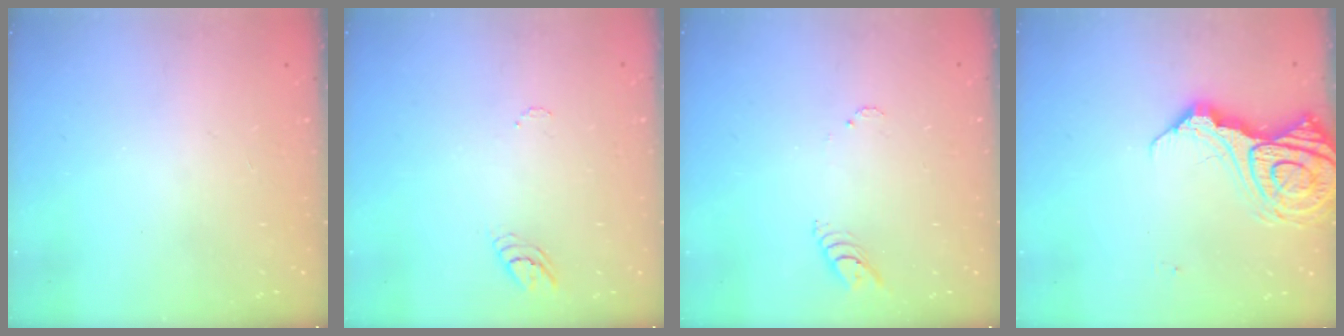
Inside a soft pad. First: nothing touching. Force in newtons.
{"total": 3.7, "press": 3.6, "slide": 0.3}
{"total": 3.8, "press": 3.8, "slide": 0.2}
{"total": 16.9, "press": 16.7, "slide": 2.3}